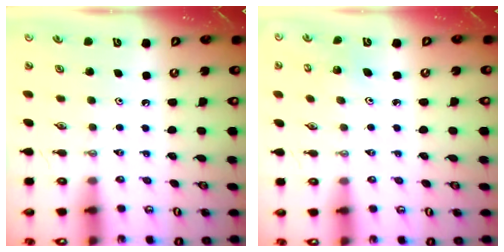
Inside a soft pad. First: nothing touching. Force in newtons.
{"total": 2.3, "press": 2.3, "slide": 0.3}